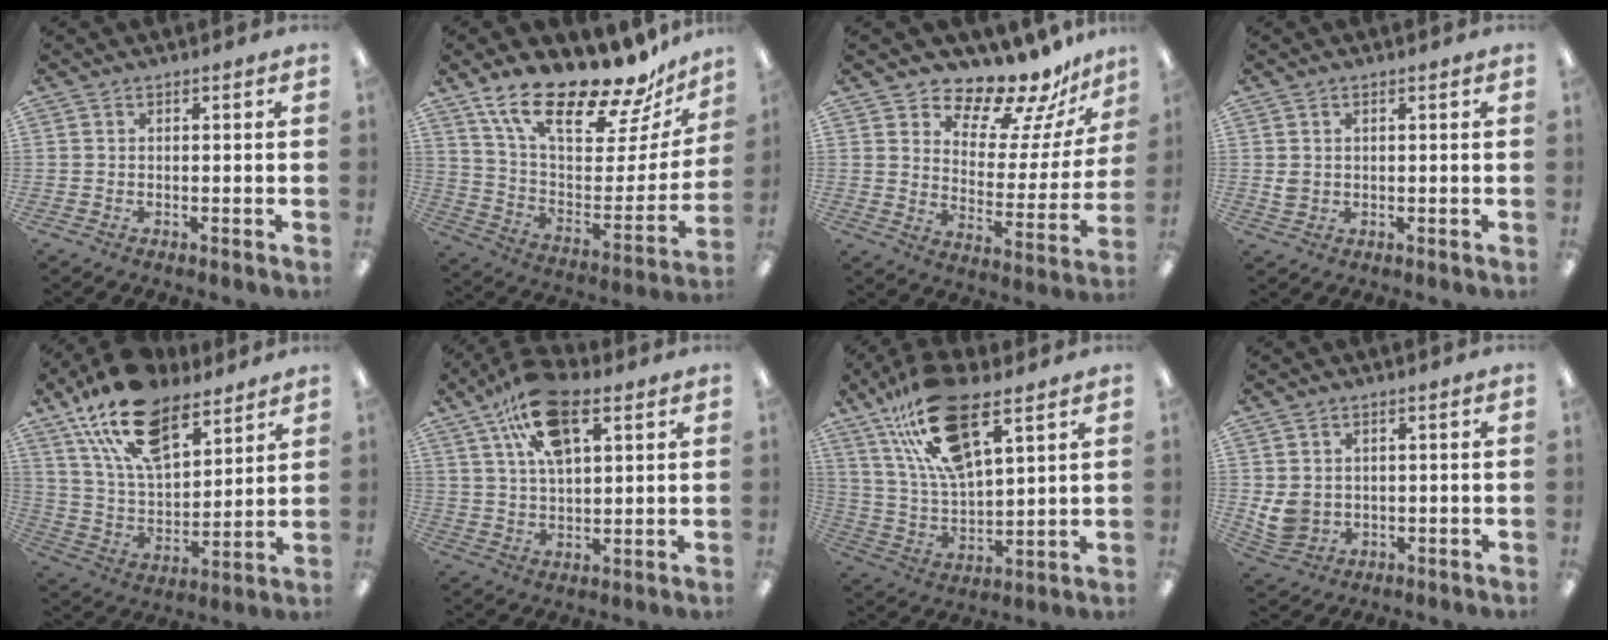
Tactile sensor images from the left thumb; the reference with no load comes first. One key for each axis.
{"total": 22.5, "fx": 18.0, "fy": 6.1, "fz": 12.0, "tx": -0.200, "ty": -0.132, "tz": 0.307}
{"total": 13.2, "fx": 12.0, "fy": 4.0, "fz": 3.7, "tx": -0.057, "ty": -0.112, "tz": 0.207}
{"total": 2.2, "fx": 0.7, "fy": 1.8, "fz": 1.0, "tx": -0.014, "ty": 0.000, "tz": 0.011}
{"total": 20.0, "fx": 13.3, "fy": 9.7, "fz": 11.3, "tx": -0.210, "ty": -0.061, "tz": 0.242}
{"total": 14.5, "fx": 7.9, "fy": 7.0, "fz": 9.8, "tx": -0.167, "ty": -0.018, "tz": 0.144}
{"total": 20.0, "fx": 12.5, "fy": 7.4, "fz": 13.8, "tx": -0.269, "ty": -0.043, "tz": 0.217}
{"total": 5.4, "fx": 1.6, "fy": 4.6, "fz": 2.5, "tx": -0.058, "ty": -0.004, "tz": 0.033}